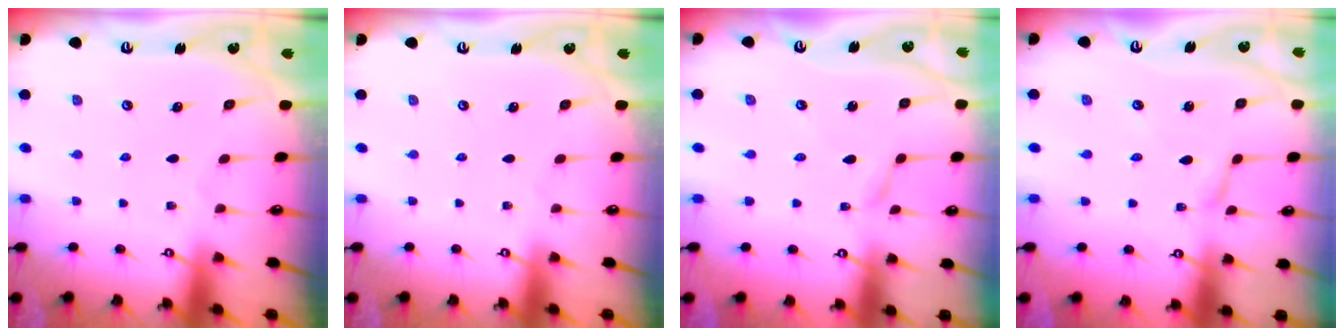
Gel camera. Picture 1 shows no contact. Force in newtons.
{"total": 0.0}
{"total": 2.1, "press": 2.1, "slide": 0.2}
{"total": 2.3, "press": 2.3, "slide": 0.2}